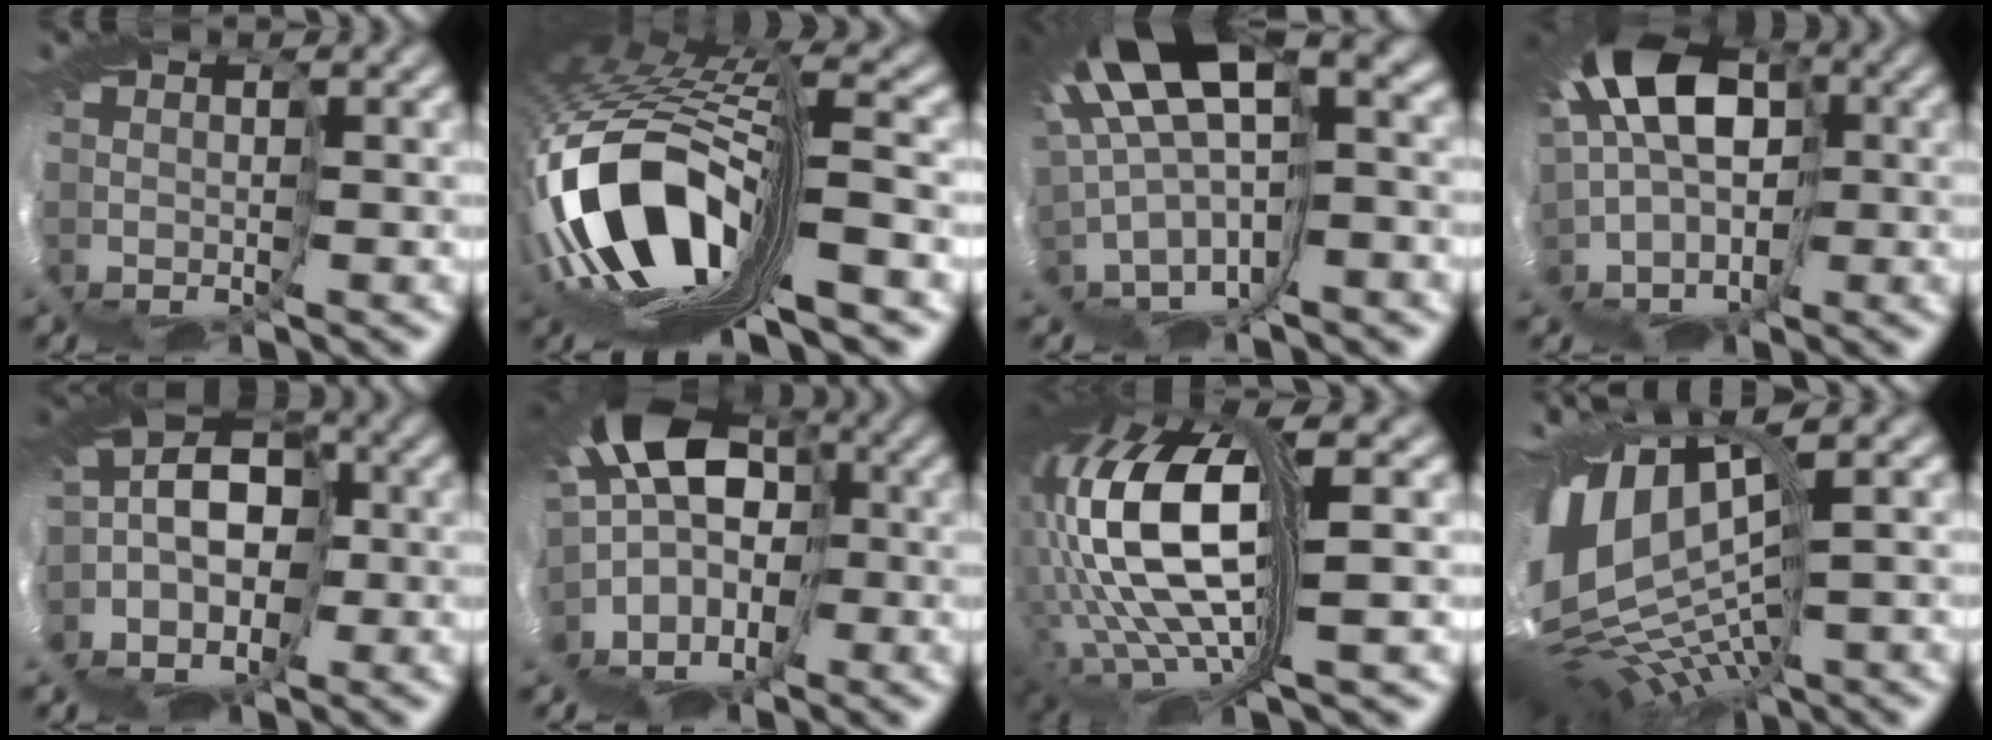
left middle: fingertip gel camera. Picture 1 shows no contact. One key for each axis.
{"total": 12.0, "fx": -5.9, "fy": 3.0, "fz": 10.1, "tx": -0.245, "ty": -0.006, "tz": -0.098}
{"total": 9.5, "fx": 2.5, "fy": 2.1, "fz": 8.9, "tx": -0.202, "ty": 0.008, "tz": 0.068}
{"total": 9.1, "fx": 1.1, "fy": 5.7, "fz": 7.1, "tx": -0.155, "ty": 0.016, "tz": 0.008}
{"total": 5.3, "fx": -2.2, "fy": 4.0, "fz": 2.8, "tx": -0.062, "ty": 0.017, "tz": -0.054}
{"total": 9.6, "fx": -2.9, "fy": 6.6, "fz": 6.3, "tx": -0.143, "ty": 0.005, "tz": -0.071}
{"total": 12.1, "fx": 0.3, "fy": 3.3, "fz": 11.6, "tx": -0.266, "ty": -0.003, "tz": 0.024}
{"total": 10.1, "fx": 0.1, "fy": 3.5, "fz": 9.5, "tx": -0.212, "ty": -0.005, "tz": 0.035}